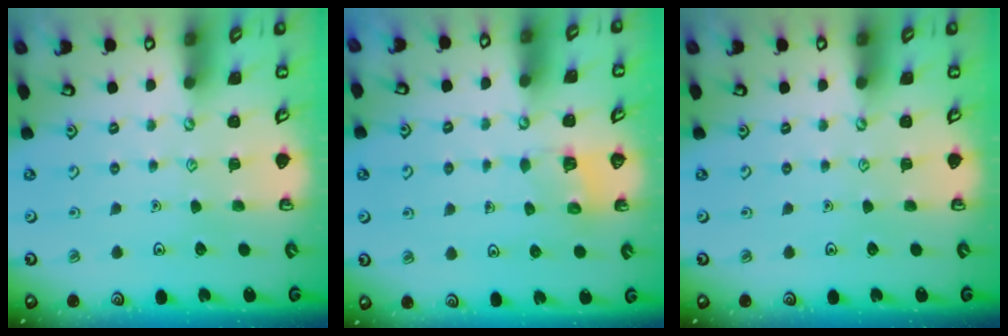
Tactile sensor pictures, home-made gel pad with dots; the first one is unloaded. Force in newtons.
{"total": 4.6, "press": 4.6, "slide": 0.3}
{"total": 0.0}